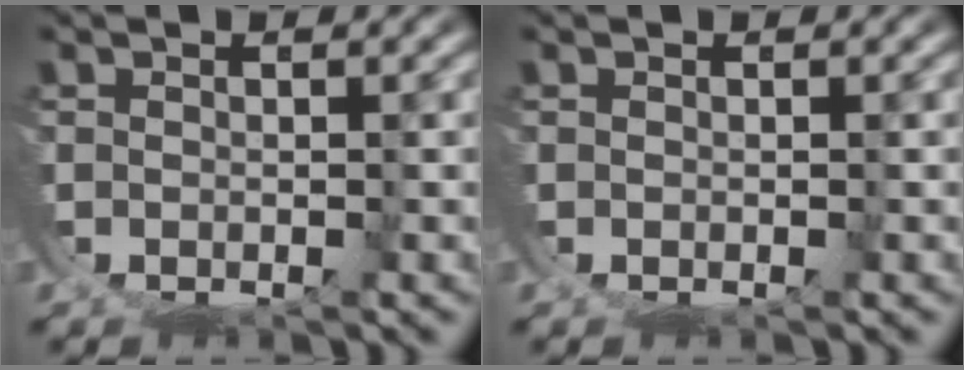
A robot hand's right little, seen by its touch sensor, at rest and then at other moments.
{"total": 0.0}